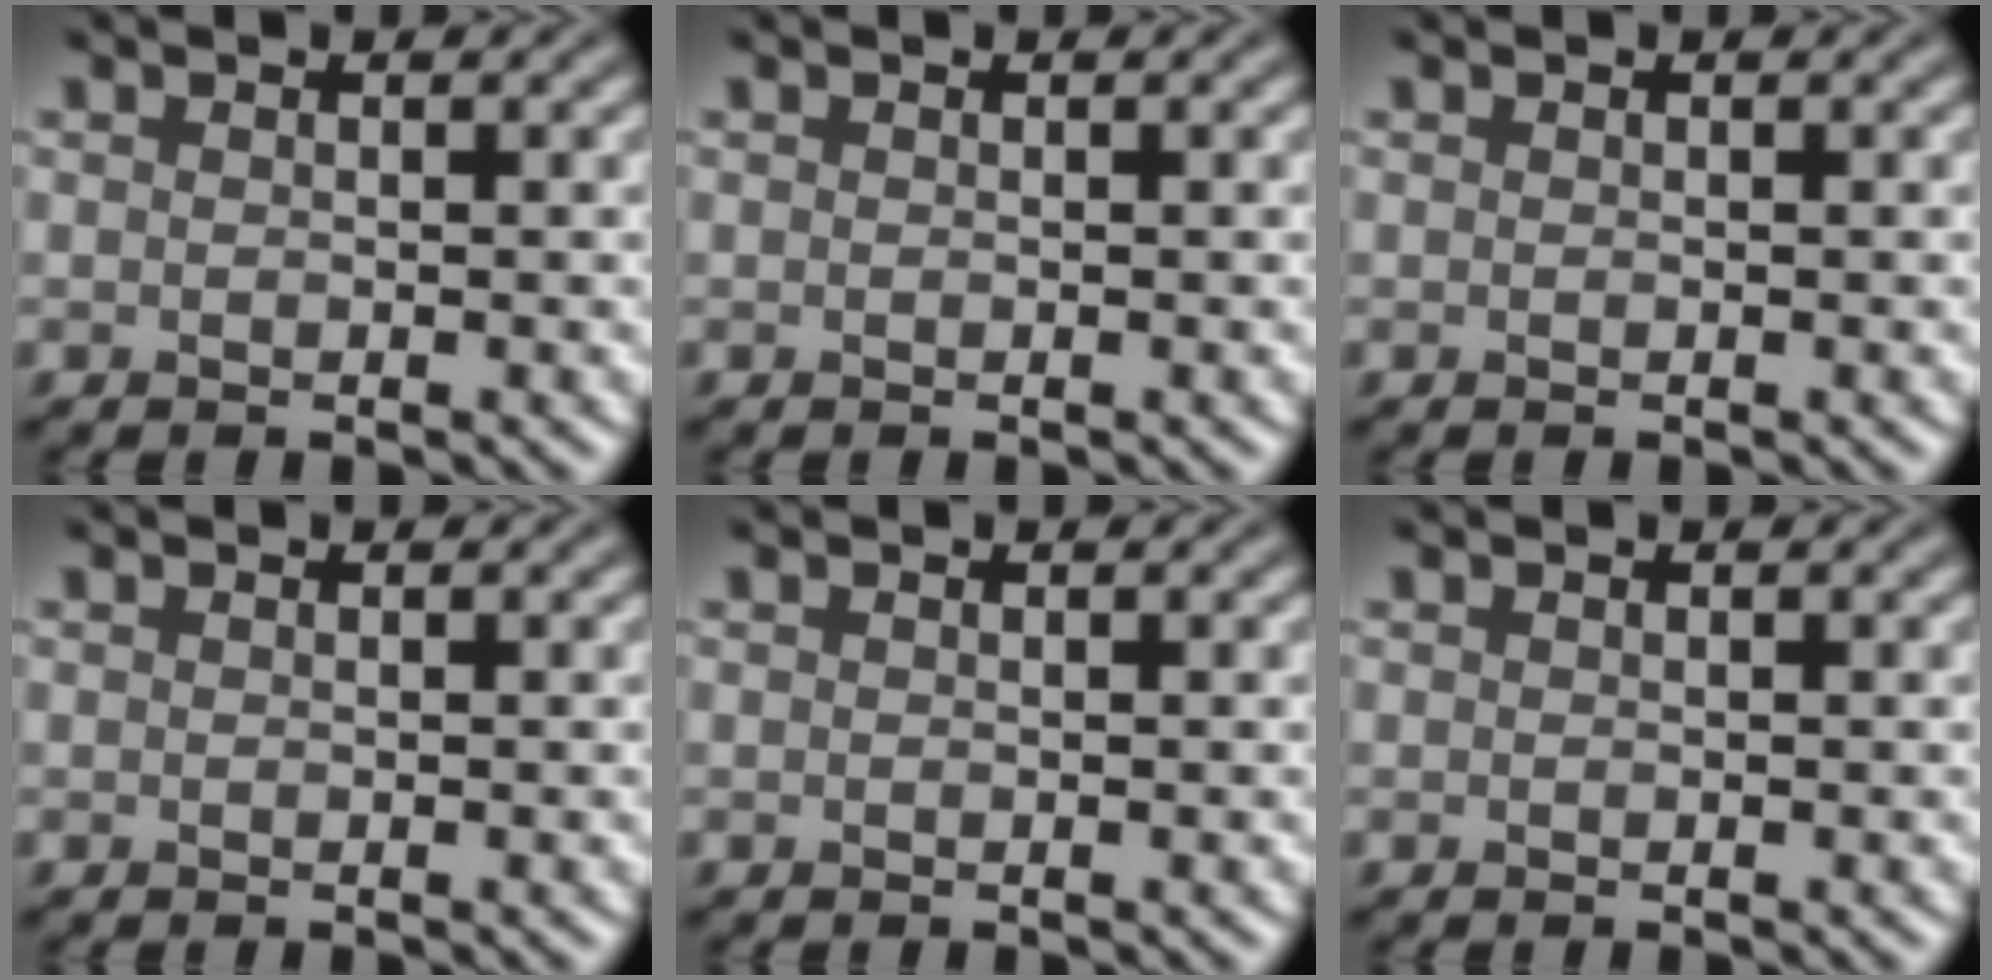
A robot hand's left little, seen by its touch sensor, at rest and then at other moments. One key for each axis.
{"total": 0.0}
{"total": 0.0}
{"total": 0.0}
{"total": 0.0}
{"total": 0.0}